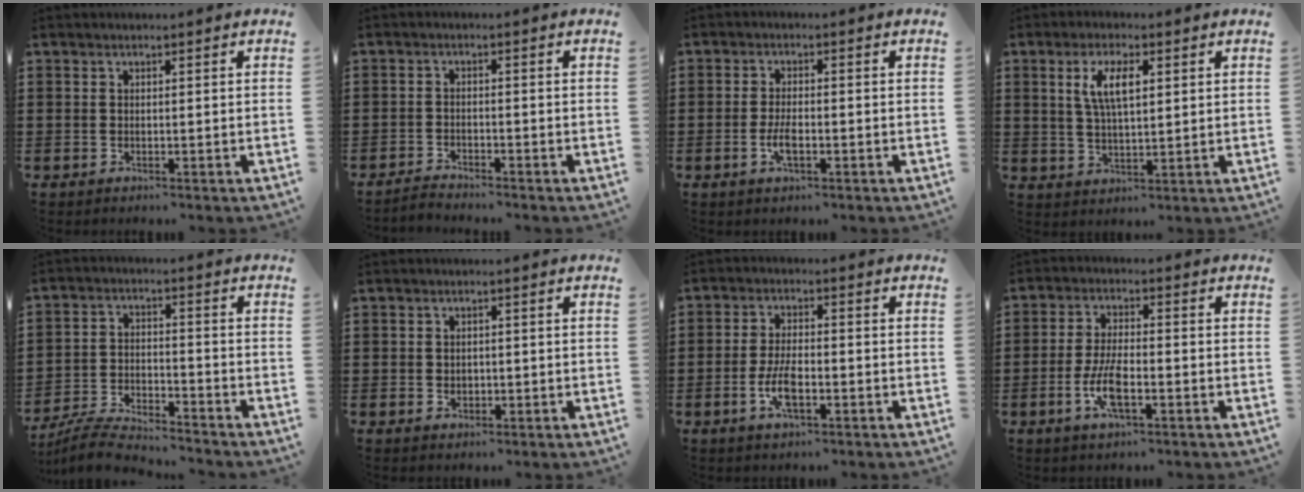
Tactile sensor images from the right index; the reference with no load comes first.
{"total": 1.8, "force": [-1.8, 0.0, -0.1], "torque": [-0.006, 0.003, -0.039]}
{"total": 3.3, "force": [-1.2, 1.1, 2.9], "torque": [-0.065, -0.004, -0.024]}
{"total": 5.9, "force": [1.7, 2.1, 5.2], "torque": [-0.110, 0.009, 0.028]}
{"total": 6.2, "force": [-6.0, 0.6, 1.6], "torque": [-0.042, 0.004, -0.118]}
{"total": 1.1, "force": [0.1, 0.9, 0.6], "torque": [-0.015, 0.004, 0.001]}
{"total": 5.4, "force": [-1.9, 2.1, 4.6], "torque": [-0.105, -0.002, -0.041]}
{"total": 6.3, "force": [-2.2, 2.0, 5.6], "torque": [-0.127, -0.008, -0.046]}